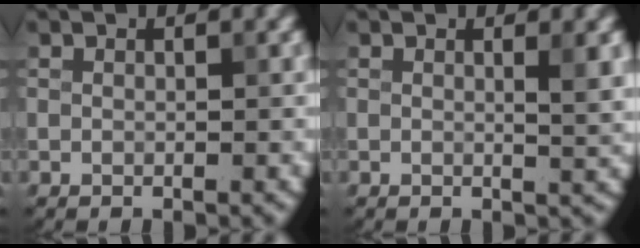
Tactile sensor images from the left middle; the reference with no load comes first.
{"total": 2.1, "force": [0.6, 0.6, 2.0], "torque": [-0.018, 0.000, 0.005]}